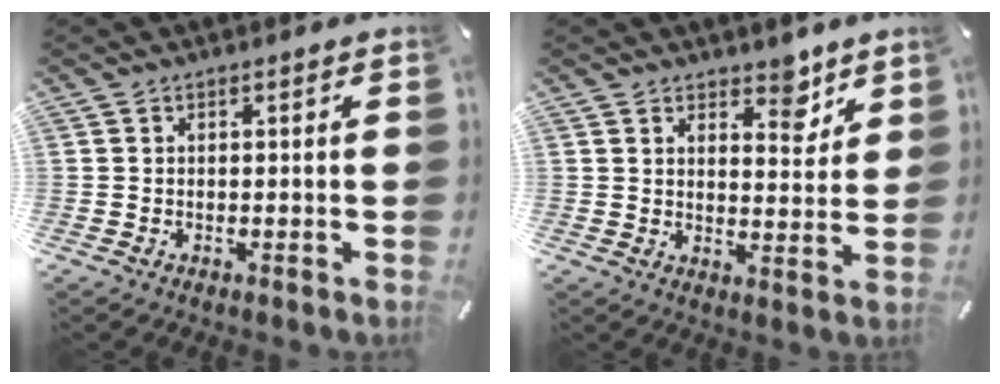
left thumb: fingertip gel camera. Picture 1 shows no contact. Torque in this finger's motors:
{"motor_torque": [0.30, -0.48, 0.27, -0.11, -0.02]}